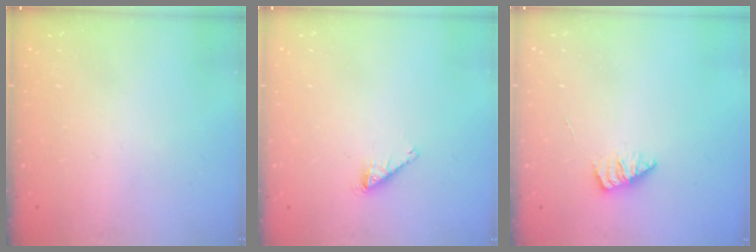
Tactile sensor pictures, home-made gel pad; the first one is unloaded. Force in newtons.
{"total": 1.8, "press": 1.8, "slide": 0.1}
{"total": 1.7, "press": 1.6, "slide": 0.4}